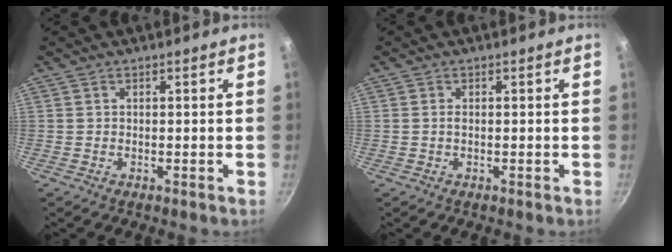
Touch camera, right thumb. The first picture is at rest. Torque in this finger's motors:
{"motor_torque": [0.83, 0.18, 0.51, 0.11, 0.08]}